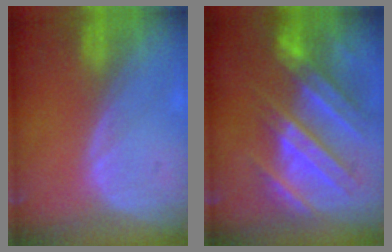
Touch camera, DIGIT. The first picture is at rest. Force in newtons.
{"total": 10.5, "press": 9.6, "slide": 4.3}